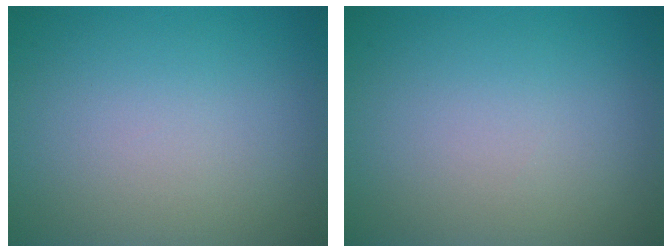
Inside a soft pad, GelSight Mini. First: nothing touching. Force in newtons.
{"total": 0.0}